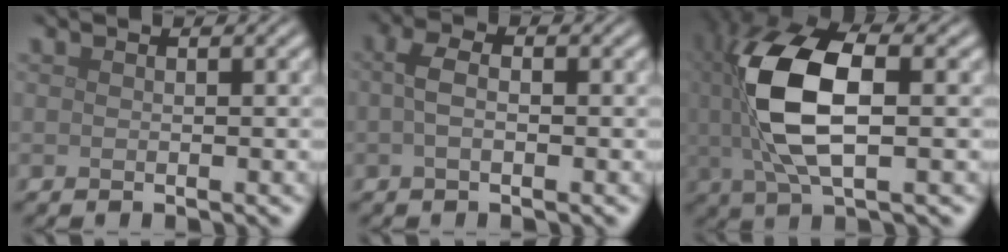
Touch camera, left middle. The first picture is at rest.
{"total": 2.1, "force": [-0.1, 1.0, 1.9], "torque": [-0.044, 0.004, -0.006]}
{"total": 10.0, "force": [1.0, 4.4, 8.9], "torque": [-0.190, 0.008, 0.019]}